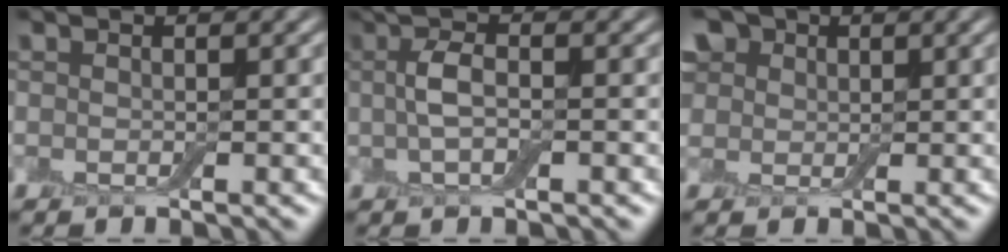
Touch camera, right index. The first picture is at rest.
{"total": 3.0, "force": [0.3, 1.0, 2.8], "torque": [-0.059, 0.005, 0.001]}
{"total": 7.8, "force": [3.8, 5.7, 3.7], "torque": [-0.083, 0.025, 0.038]}